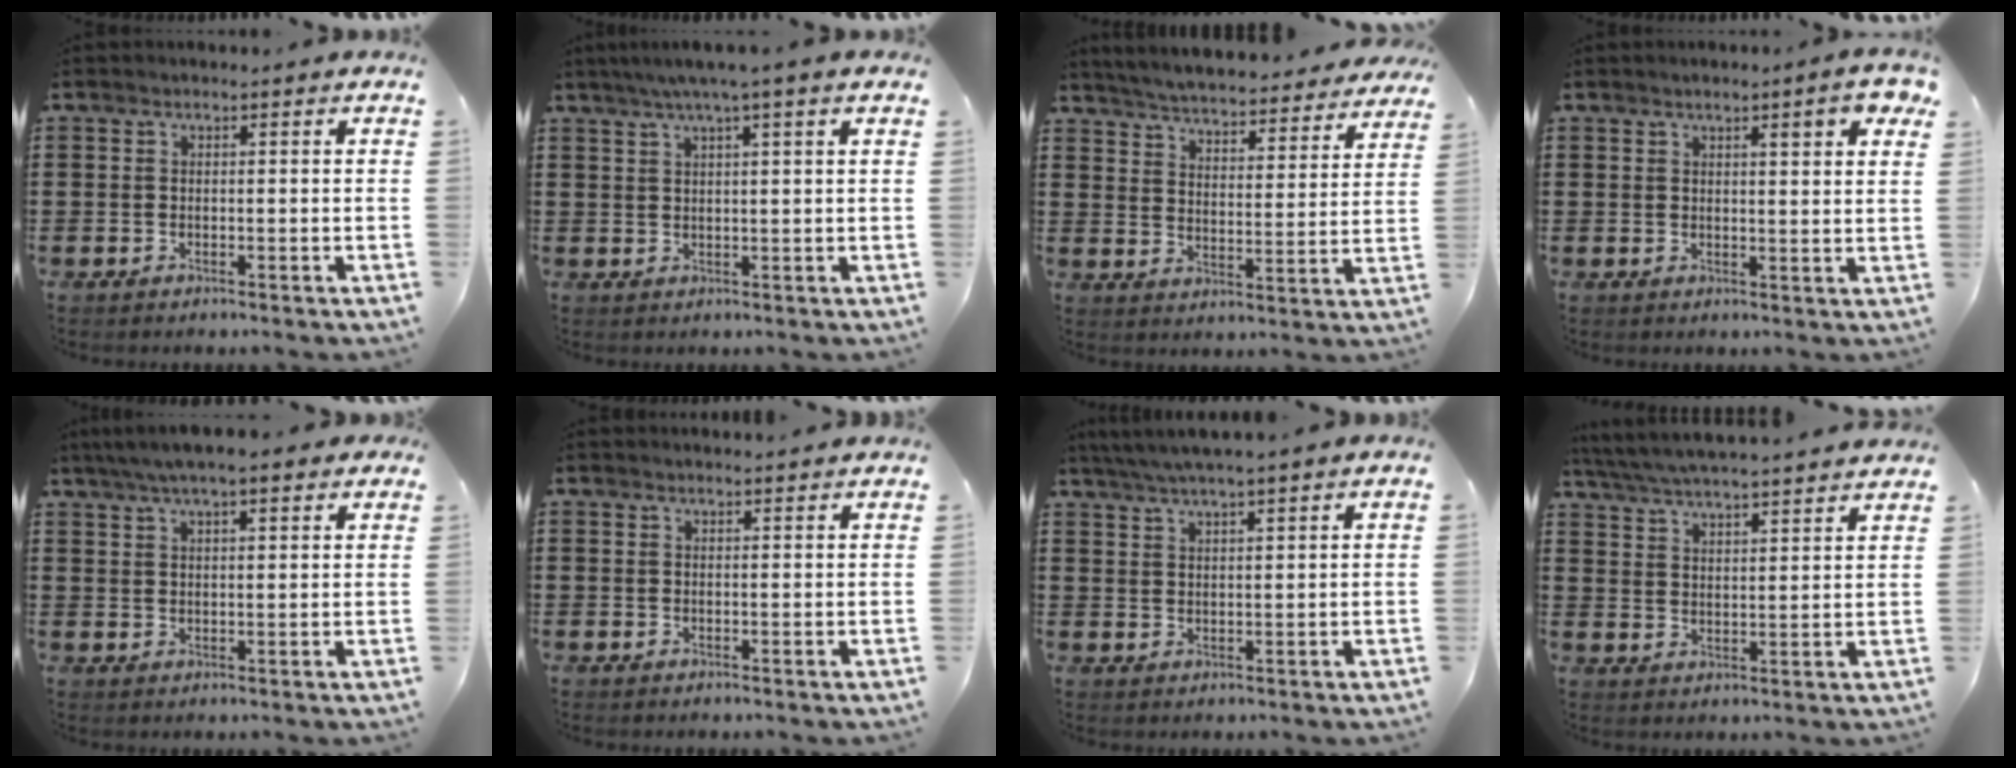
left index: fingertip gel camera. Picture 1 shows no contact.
{"total": 3.2, "force": [1.9, -0.5, 2.6], "torque": [-0.052, 0.002, 0.032]}
{"total": 4.9, "force": [4.8, -0.5, 0.4], "torque": [-0.033, -0.040, 0.079]}
{"total": 4.5, "force": [3.1, 0.1, 3.2], "torque": [-0.053, -0.009, 0.049]}
{"total": 5.2, "force": [4.1, 0.7, 3.2], "torque": [-0.070, 0.001, 0.074]}
{"total": 1.3, "force": [1.3, -0.1, 0.2], "torque": [-0.006, -0.001, 0.024]}
{"total": 3.7, "force": [3.3, -0.4, 1.8], "torque": [-0.042, -0.006, 0.059]}
{"total": 5.1, "force": [4.9, -0.5, 1.1], "torque": [-0.043, -0.032, 0.083]}